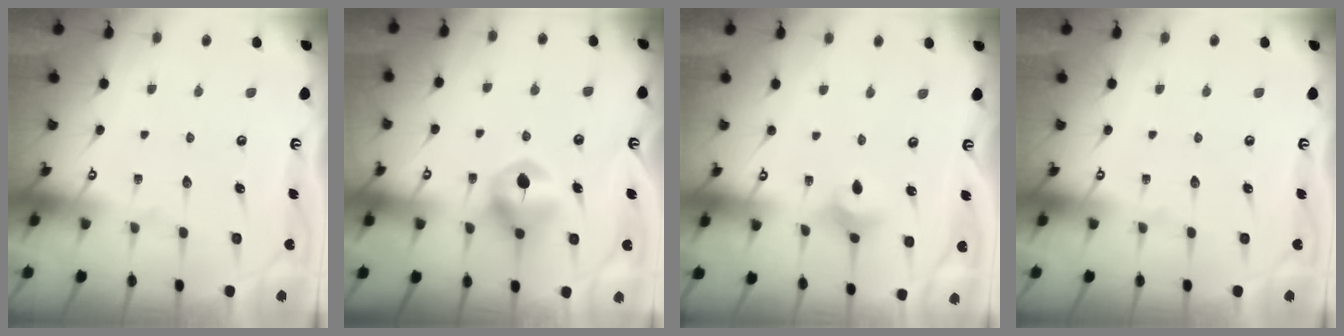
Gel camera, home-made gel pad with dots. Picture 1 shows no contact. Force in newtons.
{"total": 8.4, "press": 8.4, "slide": 0.3}
{"total": 3.8, "press": 3.7, "slide": 0.8}
{"total": 0.0}